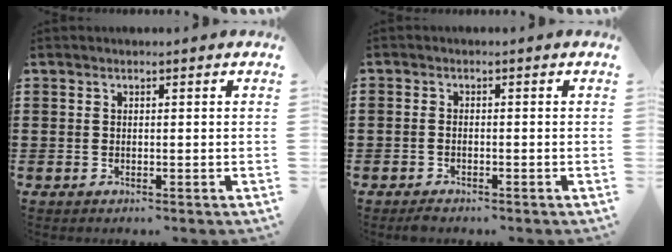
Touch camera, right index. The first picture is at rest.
{"total": 1.0, "force": [-0.9, 0.3, 0.3], "torque": [-0.008, -0.001, -0.017]}